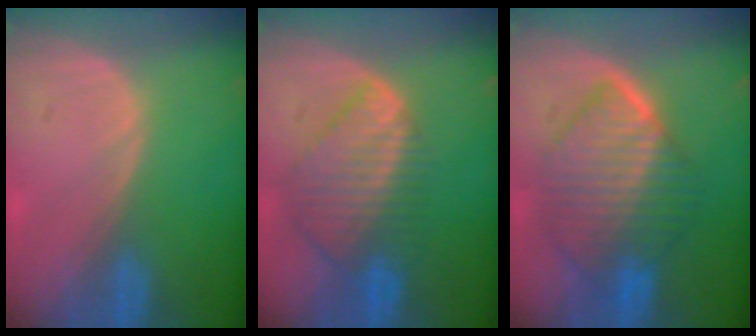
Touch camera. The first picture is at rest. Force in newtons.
{"total": 8.9, "press": 7.7, "slide": 4.4}
{"total": 10.3, "press": 10.2, "slide": 0.9}